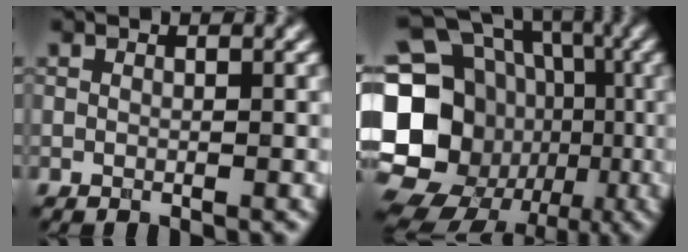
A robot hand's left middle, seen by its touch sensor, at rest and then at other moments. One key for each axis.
{"total": 23.1, "fx": -4.5, "fy": 20.8, "fz": 9.2, "tx": -0.190, "ty": 0.011, "tz": -0.118}